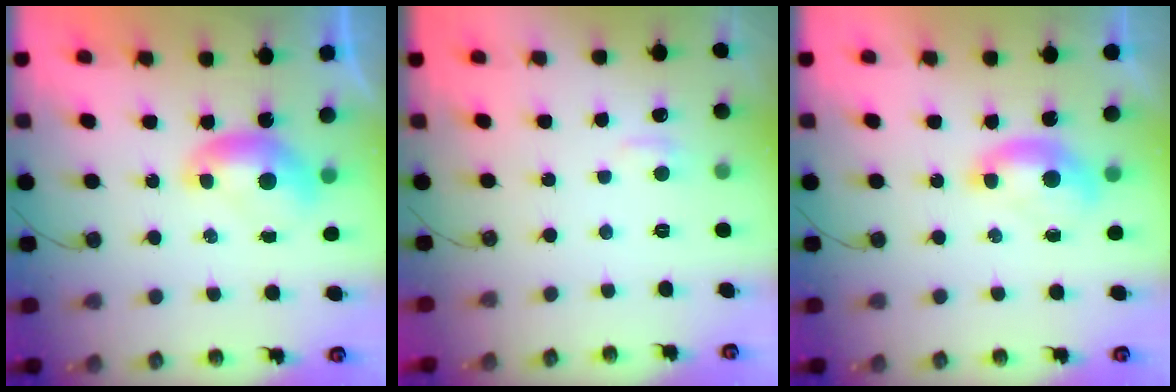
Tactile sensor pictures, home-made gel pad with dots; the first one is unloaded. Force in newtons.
{"total": 1.4, "press": 1.3, "slide": 0.7}
{"total": 1.0, "press": 0.8, "slide": 0.6}